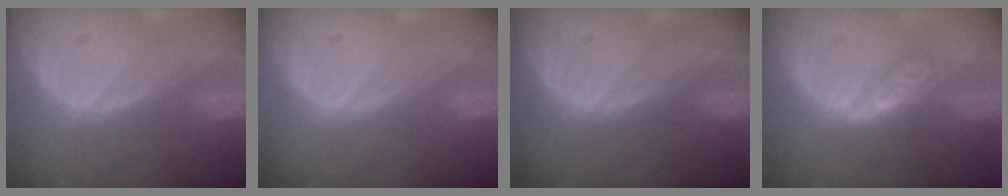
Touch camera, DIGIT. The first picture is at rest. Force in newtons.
{"total": 0.0}
{"total": 0.0}
{"total": 4.6, "press": 4.0, "slide": 2.2}